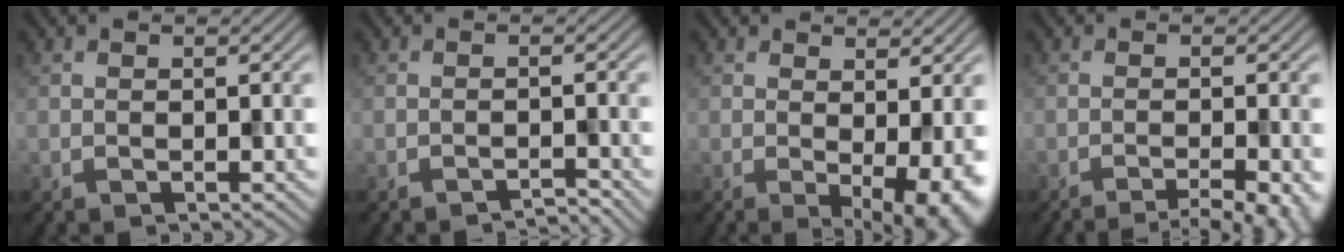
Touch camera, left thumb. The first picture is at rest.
{"total": 1.6, "force": [-1.5, 0.1, 0.6], "torque": [0.000, 0.007, -0.033]}
{"total": 6.1, "force": [-0.4, 1.6, 5.9], "torque": [-0.085, -0.010, 0.002]}
{"total": 6.2, "force": [-4.2, 1.2, 4.4], "torque": [-0.059, 0.000, -0.059]}